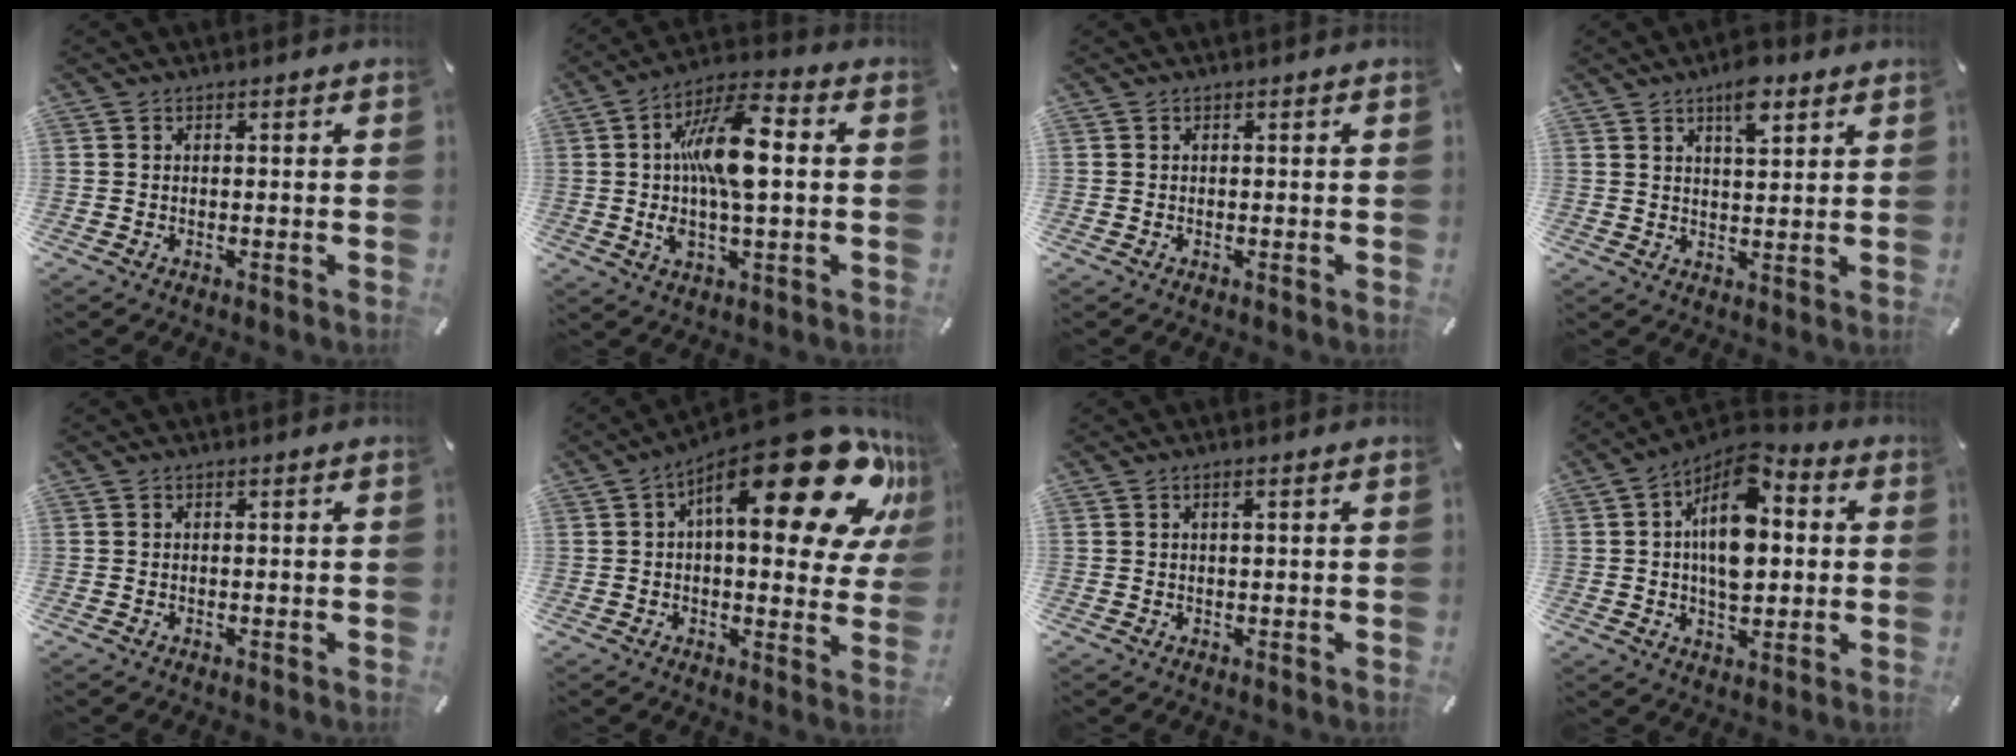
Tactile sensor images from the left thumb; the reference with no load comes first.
{"total": 14.9, "force": [1.4, 5.8, 13.6], "torque": [-0.249, 0.002, 0.020]}
{"total": 0.0}
{"total": 7.1, "force": [4.6, 2.9, 4.6], "torque": [-0.061, -0.018, 0.074]}
{"total": 0.0}
{"total": 27.6, "force": [12.4, 10.2, 22.4], "torque": [-0.316, -0.085, 0.203]}
{"total": 1.2, "force": [0.4, 0.2, 1.1], "torque": [-0.022, 0.001, 0.005]}
{"total": 14.5, "force": [2.5, 9.0, 11.1], "torque": [-0.195, -0.018, 0.040]}